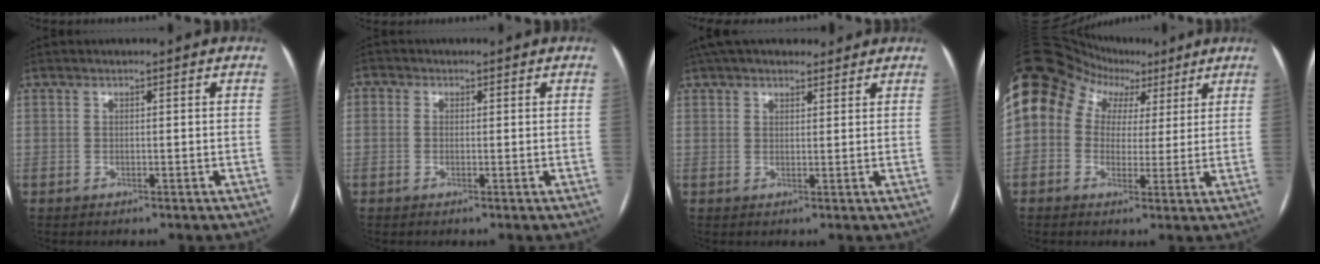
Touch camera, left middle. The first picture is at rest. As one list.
[{"total": 0.6, "force": [-0.1, 0.5, -0.2], "torque": [0.006, -0.005, -0.004]}, {"total": 9.7, "force": [8.1, 3.3, 4.2], "torque": [-0.066, 0.044, 0.127]}, {"total": 13.4, "force": [5.6, 10.4, 6.4], "torque": [-0.117, 0.070, 0.090]}]